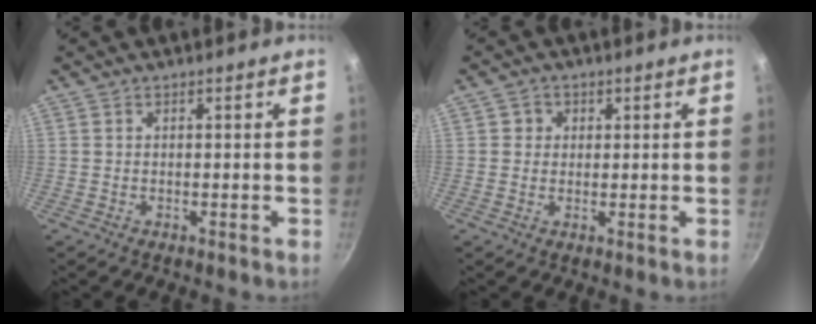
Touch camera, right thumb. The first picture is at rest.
{"total": 2.5, "force": [0.6, 2.4, 0.5], "torque": [0.007, -0.001, 0.004]}